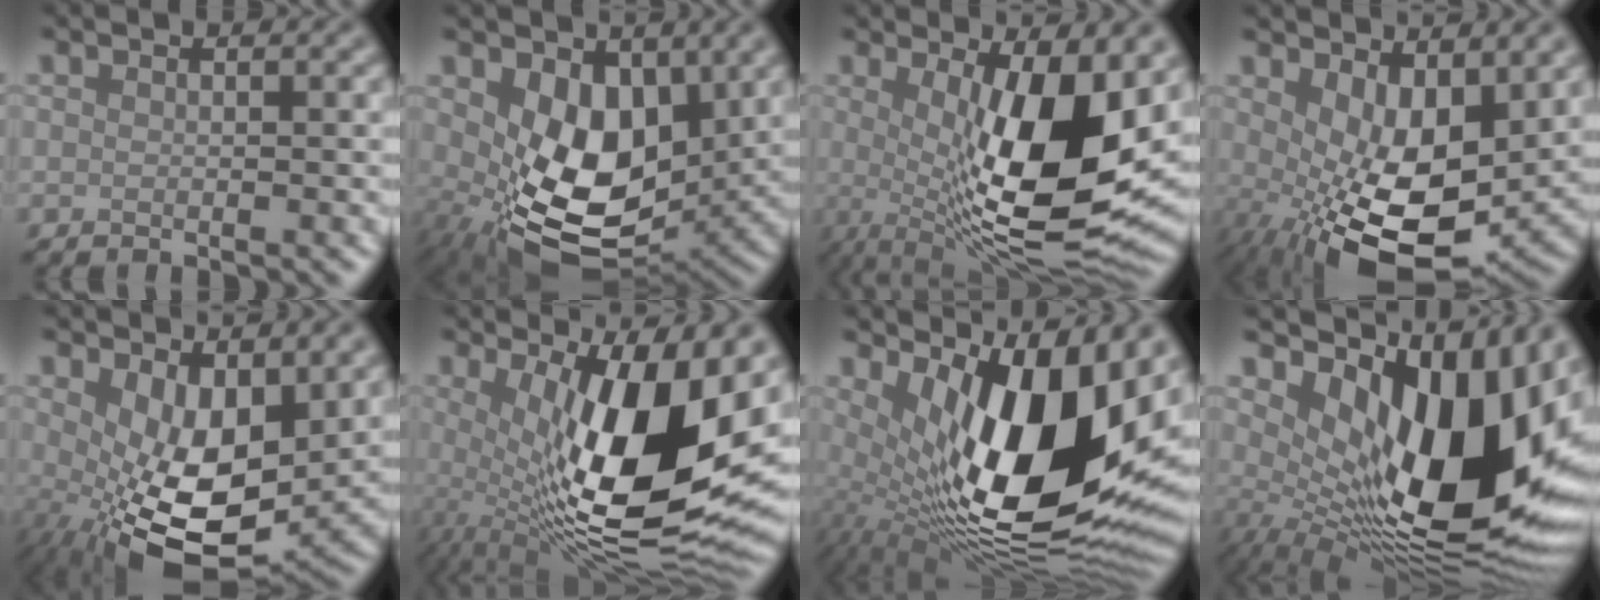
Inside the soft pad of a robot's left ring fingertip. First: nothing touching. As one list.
[{"total": 9.0, "force": [1.5, 5.4, 7.1], "torque": [-0.130, -0.024, 0.034]}, {"total": 13.4, "force": [1.0, 4.2, 12.7], "torque": [-0.185, -0.024, 0.017]}, {"total": 10.2, "force": [0.2, 5.1, 8.9], "torque": [-0.160, -0.032, 0.017]}, {"total": 9.8, "force": [0.5, 5.0, 8.5], "torque": [-0.159, -0.031, 0.024]}, {"total": 14.8, "force": [1.7, 5.3, 13.7], "torque": [-0.213, -0.027, 0.033]}, {"total": 16.6, "force": [2.5, 7.0, 14.8], "torque": [-0.226, -0.015, 0.047]}, {"total": 16.0, "force": [3.0, 7.7, 13.7], "torque": [-0.200, -0.014, 0.050]}]